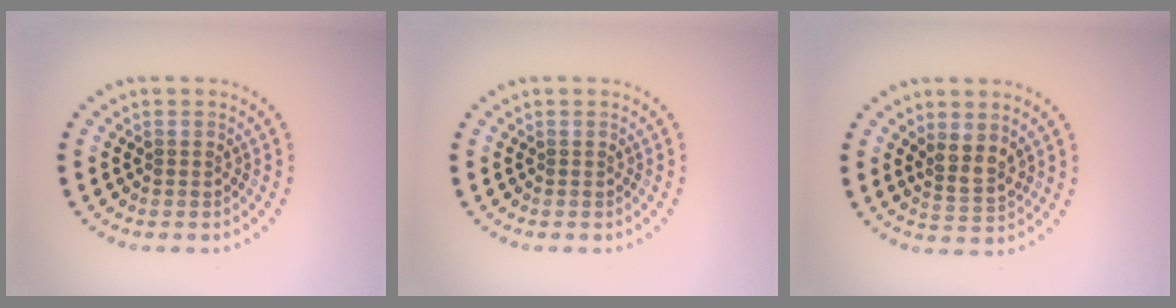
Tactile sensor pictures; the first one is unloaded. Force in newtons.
{"total": 0.0}
{"total": 2.3, "press": 1.9, "slide": 1.3}